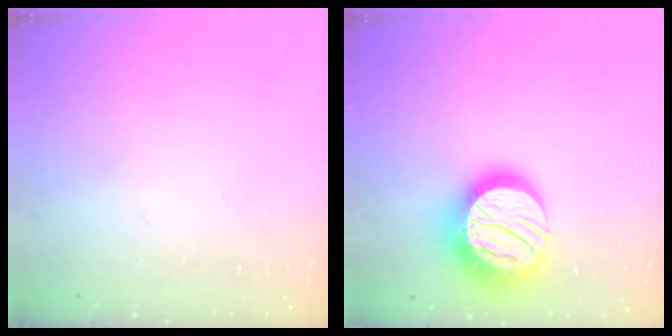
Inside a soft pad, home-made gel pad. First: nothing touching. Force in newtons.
{"total": 21.6, "press": 21.6, "slide": 1.6}